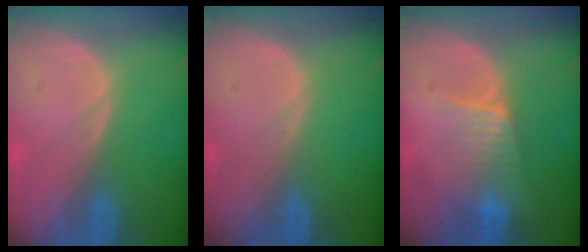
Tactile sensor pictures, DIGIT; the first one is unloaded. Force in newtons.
{"total": 0.0}
{"total": 4.7, "press": 4.6, "slide": 0.7}